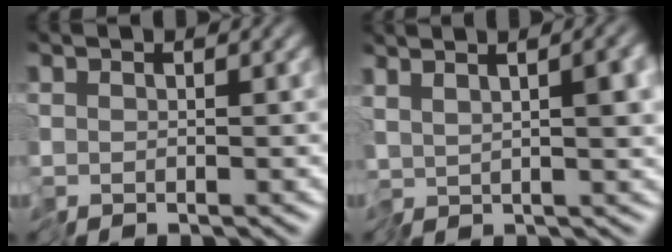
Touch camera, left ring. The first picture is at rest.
{"total": 5.2, "force": [0.9, 1.5, 4.9], "torque": [-0.080, 0.008, 0.015]}